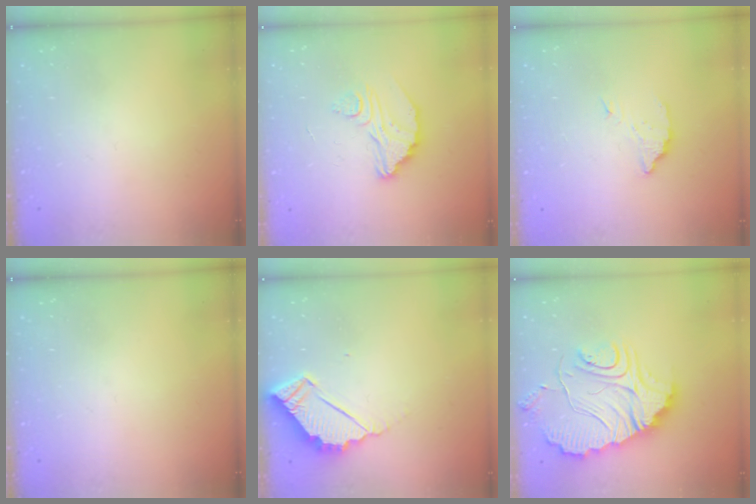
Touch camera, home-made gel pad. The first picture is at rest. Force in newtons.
{"total": 10.4, "press": 10.4, "slide": 0.8}
{"total": 3.2, "press": 3.2, "slide": 0.1}
{"total": 0.0}
{"total": 5.4, "press": 5.4, "slide": 0.2}
{"total": 18.5, "press": 18.4, "slide": 1.7}